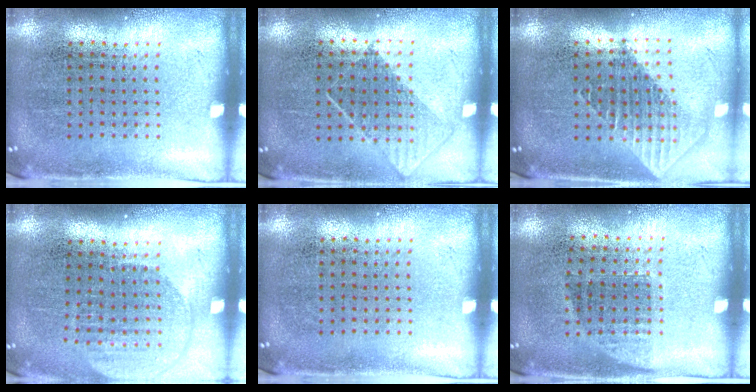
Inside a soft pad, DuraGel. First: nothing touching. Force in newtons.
{"total": 0.8, "press": 0.6, "slide": 0.5}
{"total": 1.8, "press": 1.5, "slide": 1.0}
{"total": 1.8, "press": 1.5, "slide": 0.9}
{"total": 0.0}
{"total": 0.8, "press": 0.7, "slide": 0.5}